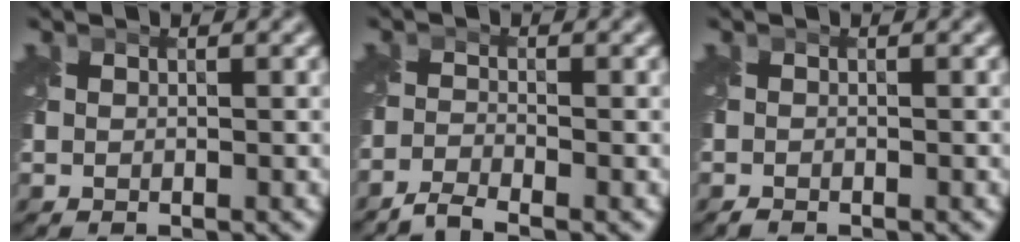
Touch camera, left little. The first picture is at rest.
{"total": 2.4, "force": [-2.2, 0.1, 0.9], "torque": [-0.018, -0.006, -0.057]}
{"total": 0.5, "force": [-0.5, 0.1, 0.0], "torque": [0.000, -0.006, -0.011]}